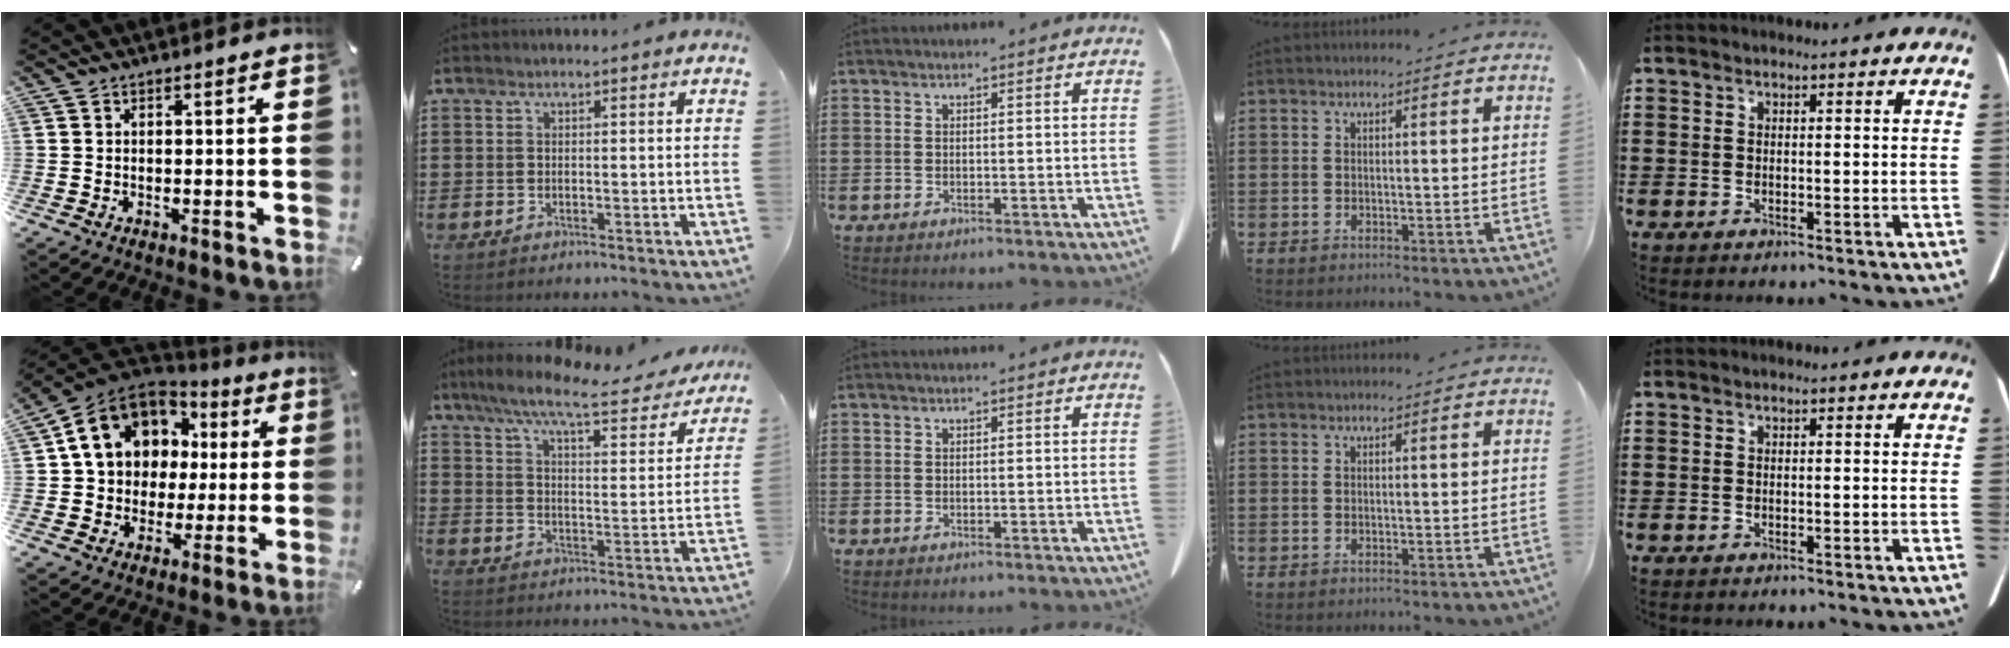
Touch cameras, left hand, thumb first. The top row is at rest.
{"thumb": {"total": 14.2, "force": [4.2, 12.3, 5.7], "torque": [-0.110, -0.013, 0.085]}, "index": {"total": 8.7, "force": [7.2, 0.4, 4.9], "torque": [-0.121, -0.038, 0.119]}}